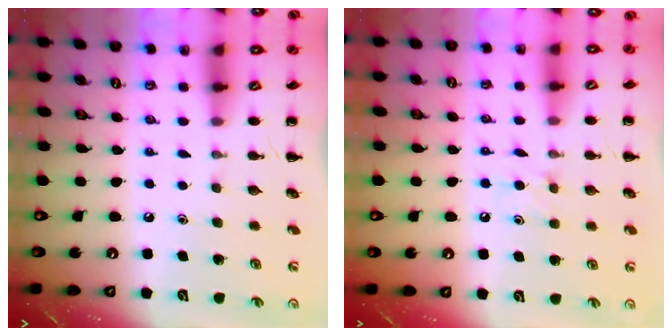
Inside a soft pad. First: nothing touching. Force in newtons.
{"total": 5.7, "press": 5.4, "slide": 2.0}